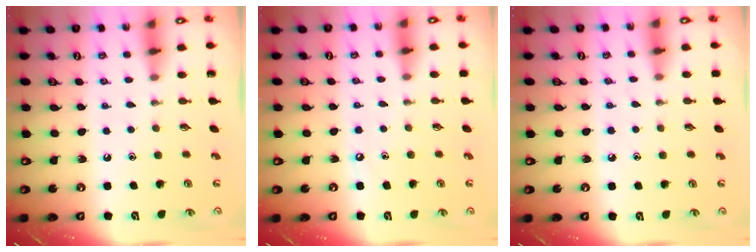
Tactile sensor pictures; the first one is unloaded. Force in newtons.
{"total": 4.0, "press": 3.9, "slide": 0.6}
{"total": 4.9, "press": 4.9, "slide": 0.7}